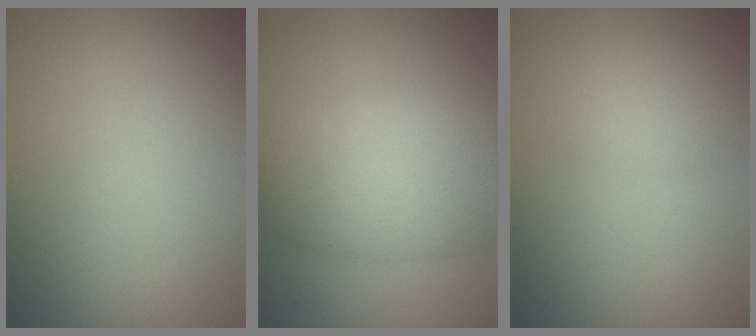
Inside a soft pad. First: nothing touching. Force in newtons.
{"total": 7.4, "press": 7.4, "slide": 0.5}
{"total": 1.6, "press": 1.5, "slide": 0.2}